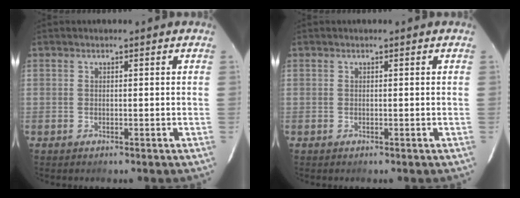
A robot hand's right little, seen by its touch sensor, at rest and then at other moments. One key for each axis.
{"total": 0.0}